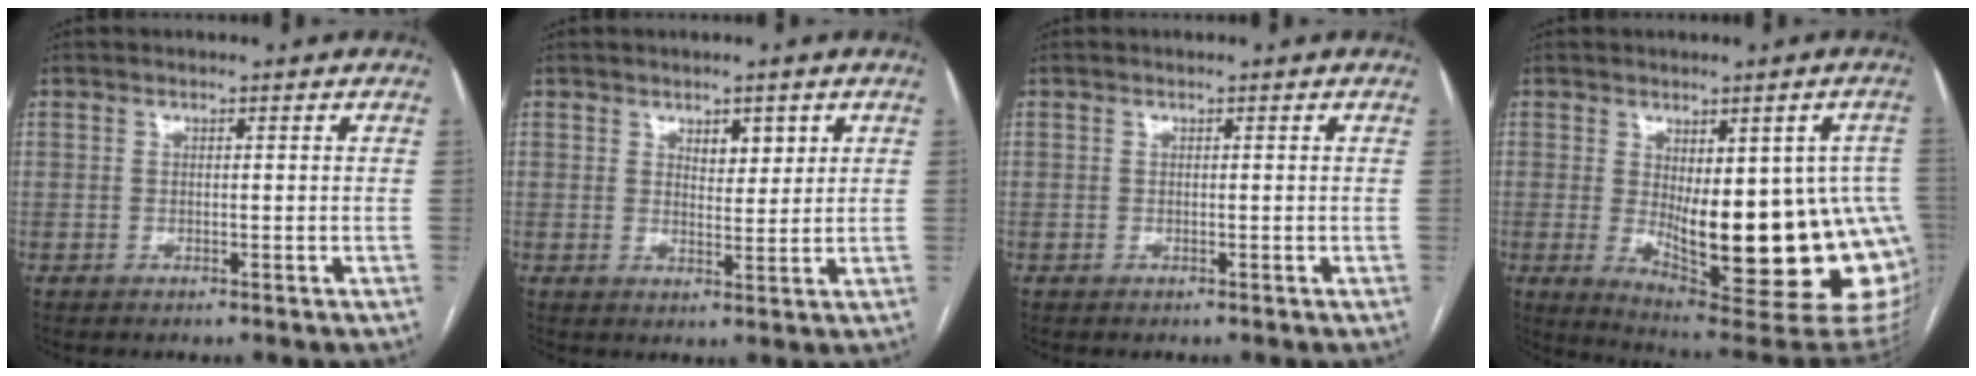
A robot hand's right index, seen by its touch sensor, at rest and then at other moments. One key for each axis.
{"total": 3.4, "fx": 1.7, "fy": 1.6, "fz": 2.4, "tx": -0.037, "ty": 0.000, "tz": 0.030}
{"total": 0.0}
{"total": 22.5, "fx": -3.2, "fy": 6.9, "fz": 21.2, "tx": -0.188, "ty": -0.006, "tz": -0.016}